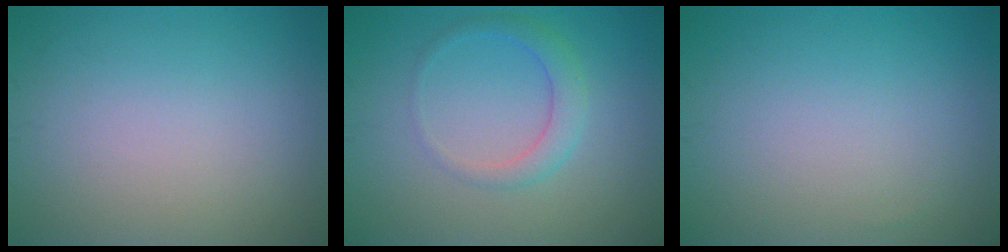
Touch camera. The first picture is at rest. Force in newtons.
{"total": 2.4, "press": 2.4, "slide": 0.1}
{"total": 0.0}